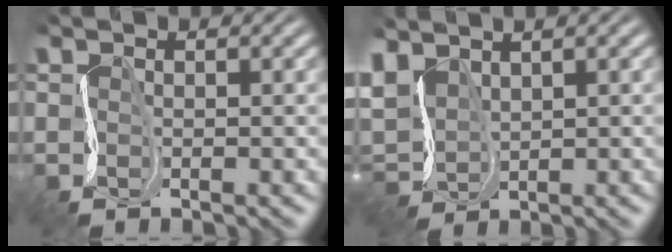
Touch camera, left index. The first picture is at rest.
{"total": 3.7, "force": [1.5, 2.4, 2.5], "torque": [-0.069, 0.005, 0.030]}